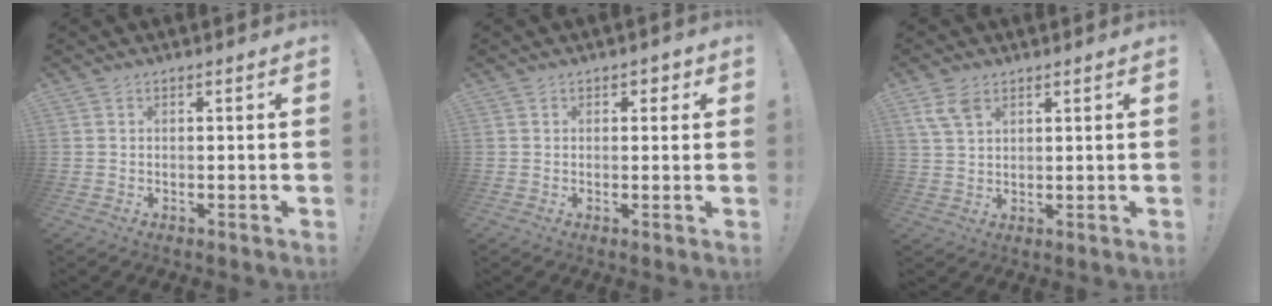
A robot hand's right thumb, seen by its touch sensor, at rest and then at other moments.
{"total": 1.6, "force": [0.5, 1.4, 0.7], "torque": [0.007, -0.004, 0.003]}
{"total": 6.2, "force": [3.5, 3.7, 3.6], "torque": [-0.074, -0.003, 0.072]}